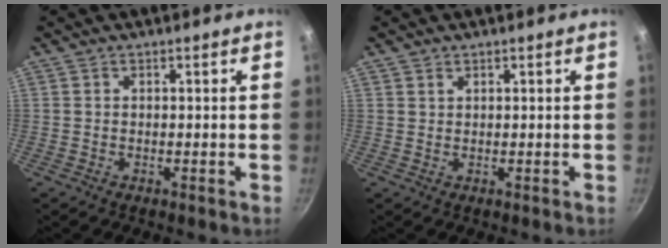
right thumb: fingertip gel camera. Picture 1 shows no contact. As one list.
[{"total": 0.9, "force": [0.6, 0.6, 0.3], "torque": [-0.003, -0.002, 0.012]}]